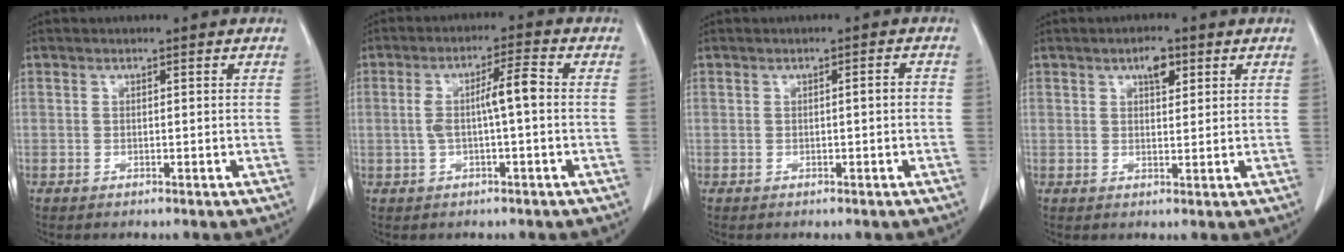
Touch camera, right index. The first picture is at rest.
{"total": 6.2, "force": [-0.1, 1.0, 6.1], "torque": [-0.116, 0.020, 0.000]}
{"total": 1.8, "force": [-0.2, 0.5, 1.7], "torque": [-0.033, 0.010, 0.002]}
{"total": 3.7, "force": [1.9, 1.7, 2.7], "torque": [-0.047, 0.003, 0.032]}